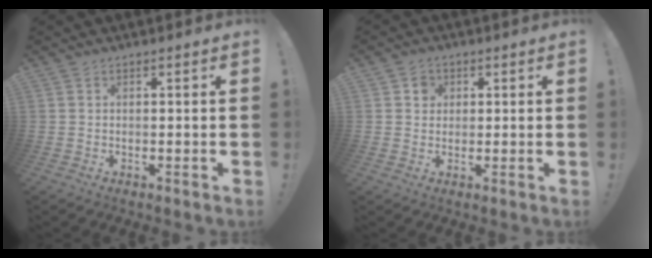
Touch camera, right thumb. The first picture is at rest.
{"total": 3.6, "force": [1.2, 3.2, 1.0], "torque": [-0.008, -0.004, 0.020]}